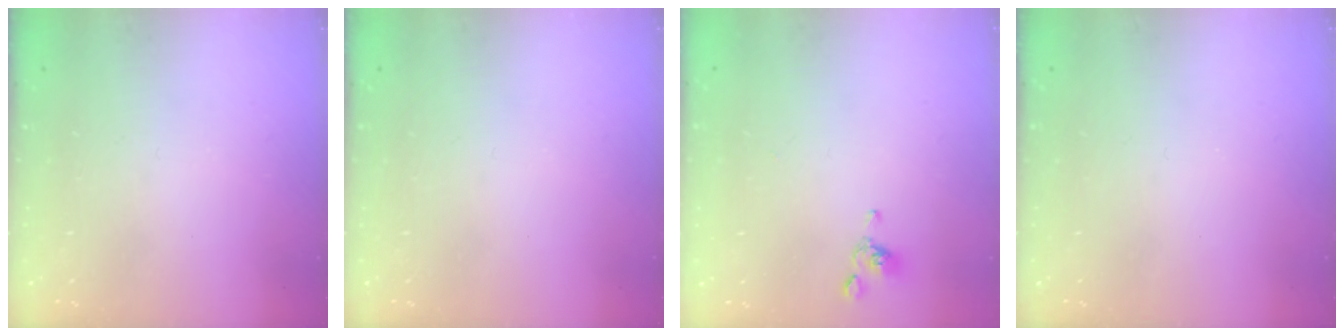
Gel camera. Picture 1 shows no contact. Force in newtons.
{"total": 0.0}
{"total": 2.2, "press": 2.2, "slide": 0.2}
{"total": 0.0}